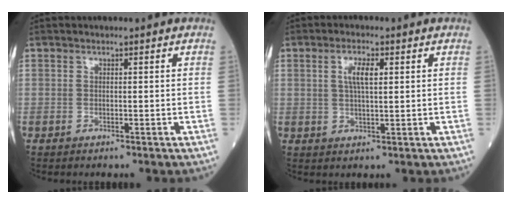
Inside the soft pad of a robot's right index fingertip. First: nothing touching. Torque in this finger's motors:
{"motor_torque": [0.64, 0.34, 0.36, 0.09]}